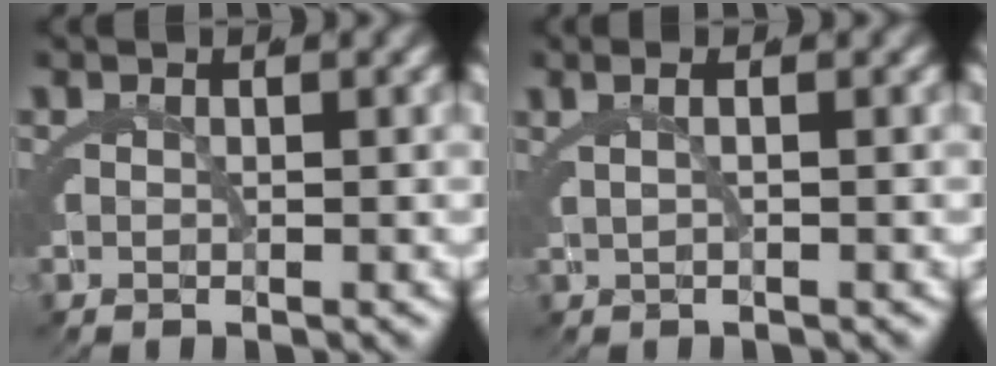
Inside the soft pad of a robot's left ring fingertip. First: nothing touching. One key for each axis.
{"total": 1.9, "fx": 0.5, "fy": 0.4, "fz": 1.7, "tx": -0.020, "ty": 0.018, "tz": 0.006}